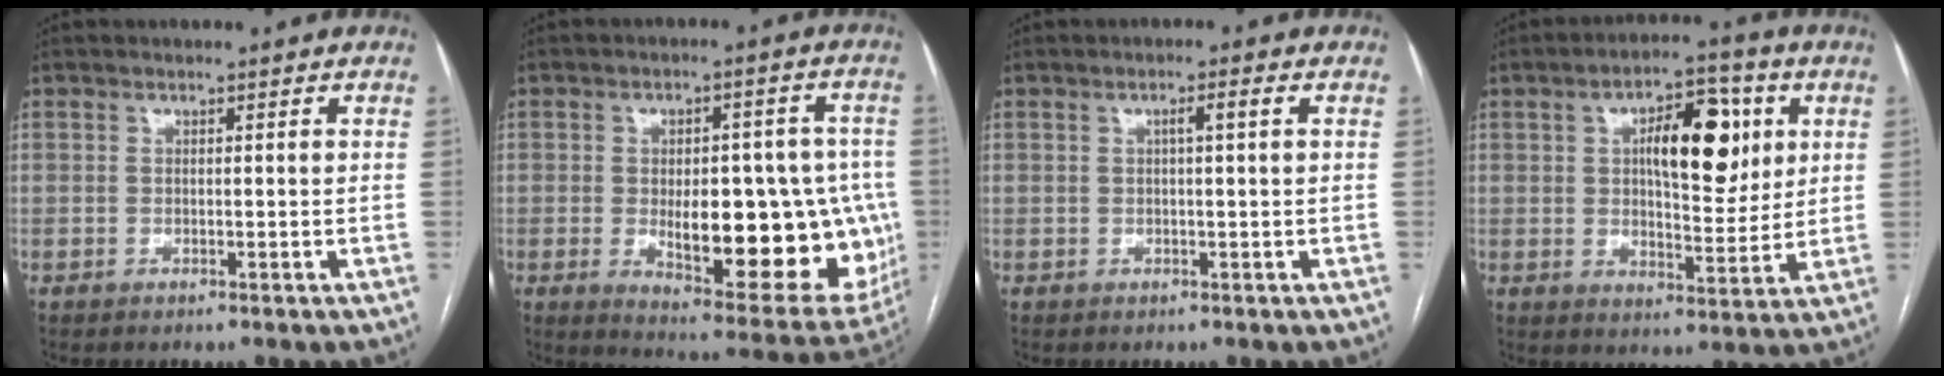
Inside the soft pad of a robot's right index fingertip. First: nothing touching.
{"total": 21.2, "force": [-3.2, 8.2, 19.3], "torque": [-0.193, 0.012, -0.012]}
{"total": 2.0, "force": [0.4, -0.2, 1.9], "torque": [-0.033, 0.003, 0.008]}
{"total": 12.5, "force": [3.7, 4.9, 10.9], "torque": [-0.165, 0.019, 0.058]}